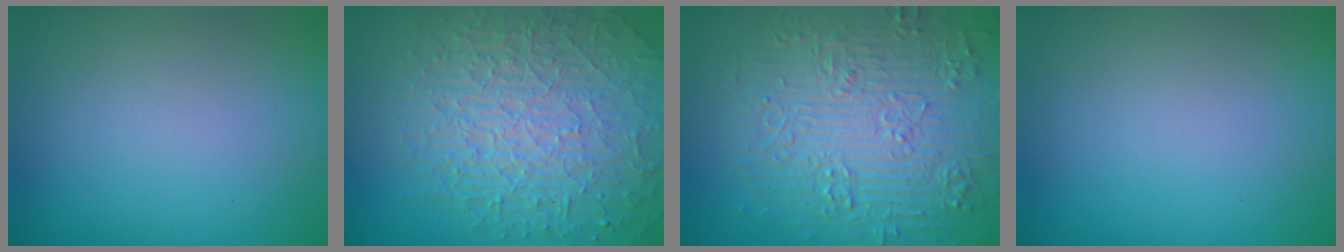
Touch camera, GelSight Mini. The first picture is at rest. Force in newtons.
{"total": 9.8, "press": 6.4, "slide": 7.4}
{"total": 9.2, "press": 6.8, "slide": 6.2}
{"total": 0.0}